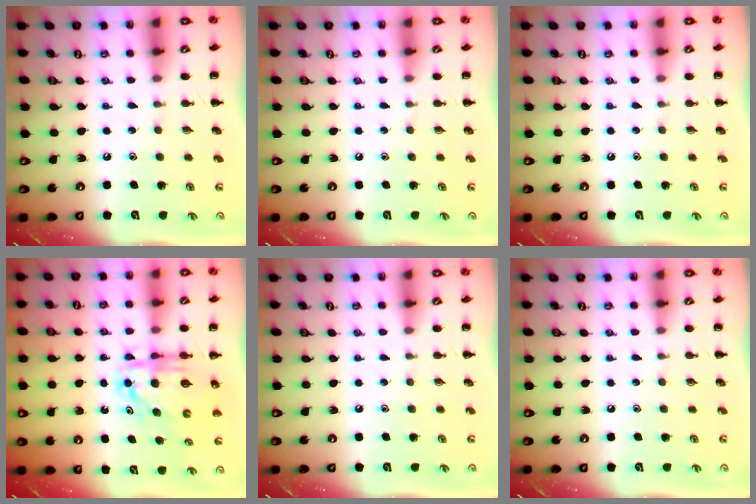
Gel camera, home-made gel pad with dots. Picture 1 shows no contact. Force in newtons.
{"total": 0.0}
{"total": 0.0}
{"total": 7.3, "press": 7.0, "slide": 1.8}
{"total": 0.0}
{"total": 0.0}